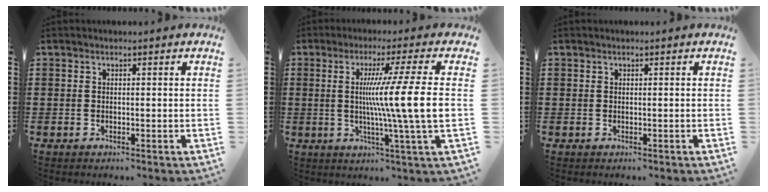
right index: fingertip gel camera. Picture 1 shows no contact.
{"total": 12.1, "force": [0.2, -1.2, 12.0], "torque": [-0.216, -0.015, -0.010]}
{"total": 0.0}